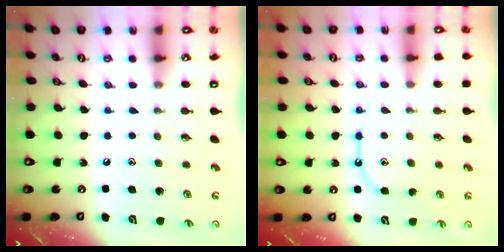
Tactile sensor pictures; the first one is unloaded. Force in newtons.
{"total": 9.6, "press": 9.5, "slide": 0.9}